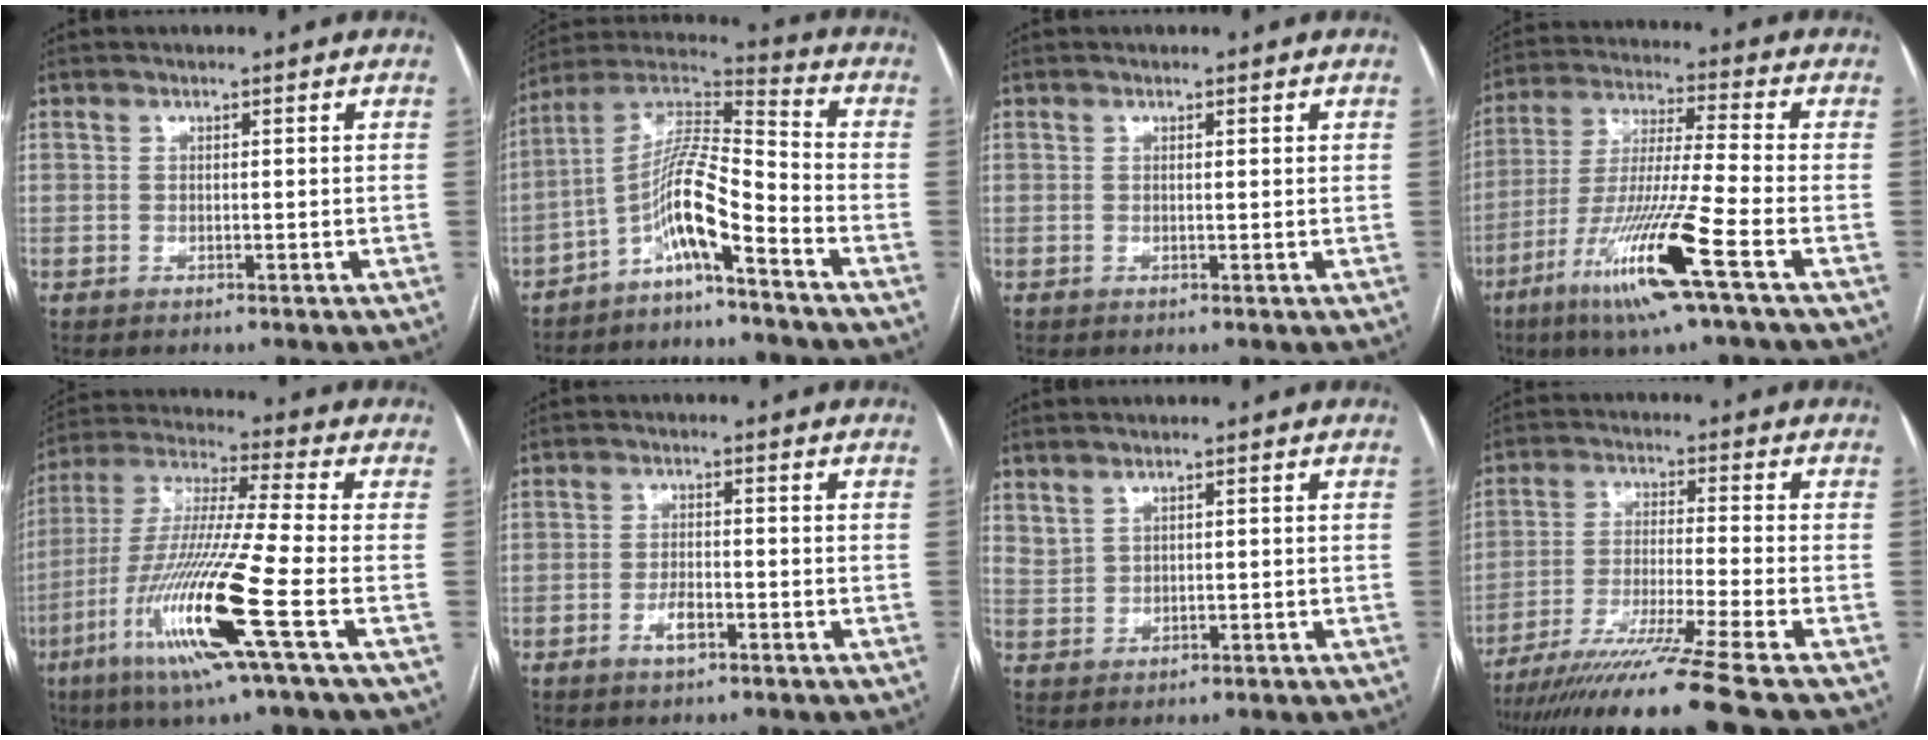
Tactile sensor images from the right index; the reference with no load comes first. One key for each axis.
{"total": 12.4, "fx": -7.1, "fy": 0.2, "fz": 10.1, "tx": -0.188, "ty": 0.019, "tz": -0.131}
{"total": 0.6, "fx": 0.4, "fy": 0.1, "fz": 0.5, "tx": -0.009, "ty": 0.001, "tz": 0.004}
{"total": 15.3, "fx": -7.4, "fy": -1.0, "fz": 13.3, "tx": -0.273, "ty": -0.030, "tz": -0.140}
{"total": 18.2, "fx": -7.1, "fy": -0.9, "fz": 16.7, "tx": -0.354, "ty": -0.030, "tz": -0.141}
{"total": 3.1, "fx": -1.7, "fy": 1.2, "fz": 2.3, "tx": -0.041, "ty": 0.004, "tz": -0.030}
{"total": 1.8, "fx": 1.6, "fy": 0.6, "fz": 0.5, "tx": -0.010, "ty": 0.001, "tz": 0.037}
{"total": 14.1, "fx": -11.4, "fy": -3.4, "fz": 7.4, "tx": -0.112, "ty": -0.041, "tz": -0.188}